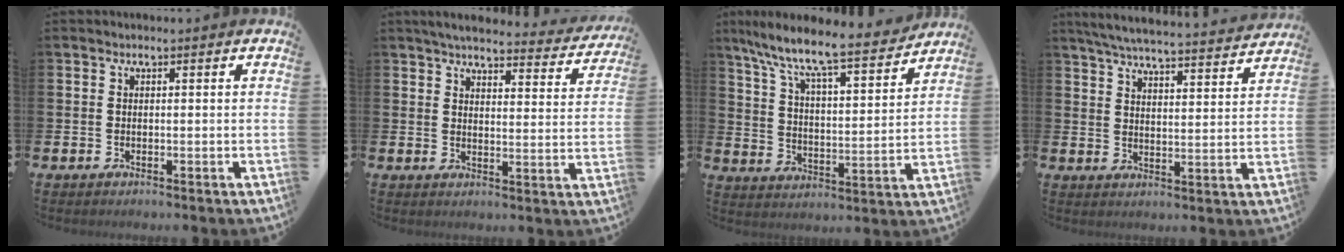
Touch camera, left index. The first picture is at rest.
{"total": 4.4, "force": [4.1, 0.7, 1.5], "torque": [-0.044, -0.026, 0.066]}
{"total": 8.8, "force": [8.0, 0.8, 3.6], "torque": [-0.102, -0.060, 0.130]}
{"total": 6.0, "force": [5.8, 0.3, 1.6], "torque": [-0.046, -0.046, 0.100]}